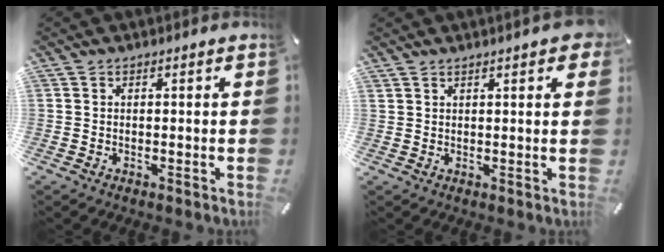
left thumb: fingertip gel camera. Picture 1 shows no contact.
{"total": 2.7, "force": [1.8, 0.8, 1.8], "torque": [-0.023, -0.003, 0.030]}